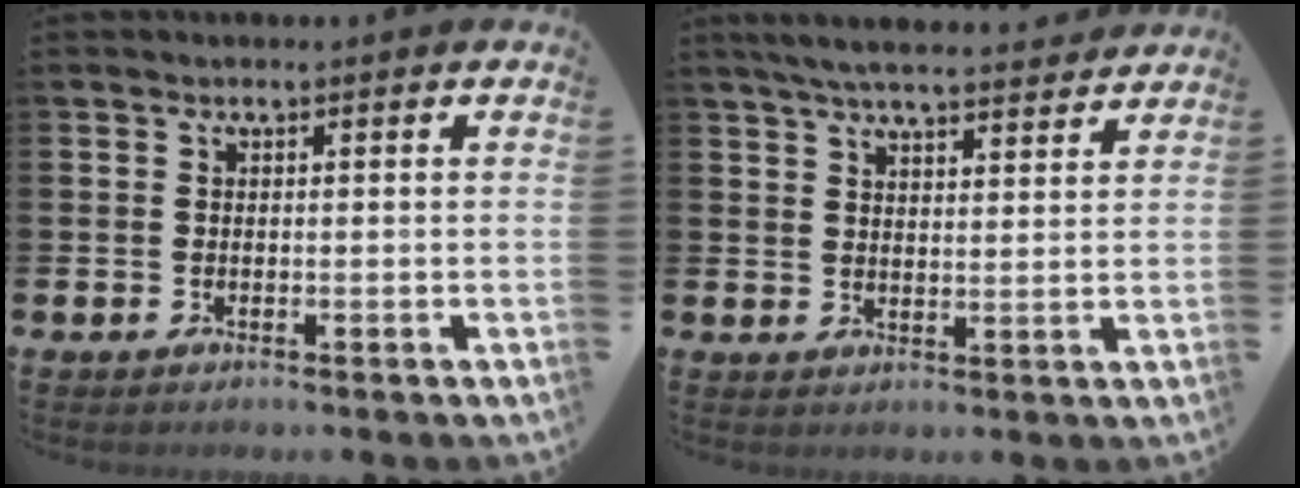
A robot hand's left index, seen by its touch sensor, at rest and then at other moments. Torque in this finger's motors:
{"motor_torque": [0.95, -1.18, 0.48, 0.08]}